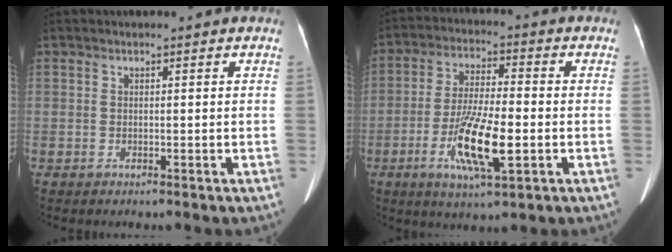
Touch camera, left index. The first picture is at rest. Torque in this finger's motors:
{"motor_torque": [0.99, 0.65, 0.34, 0.07]}